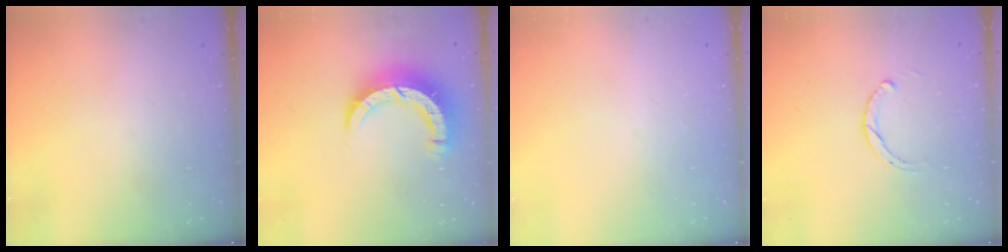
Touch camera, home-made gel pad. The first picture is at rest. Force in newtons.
{"total": 10.6, "press": 10.5, "slide": 1.1}
{"total": 0.0}
{"total": 1.9, "press": 1.9, "slide": 0.2}